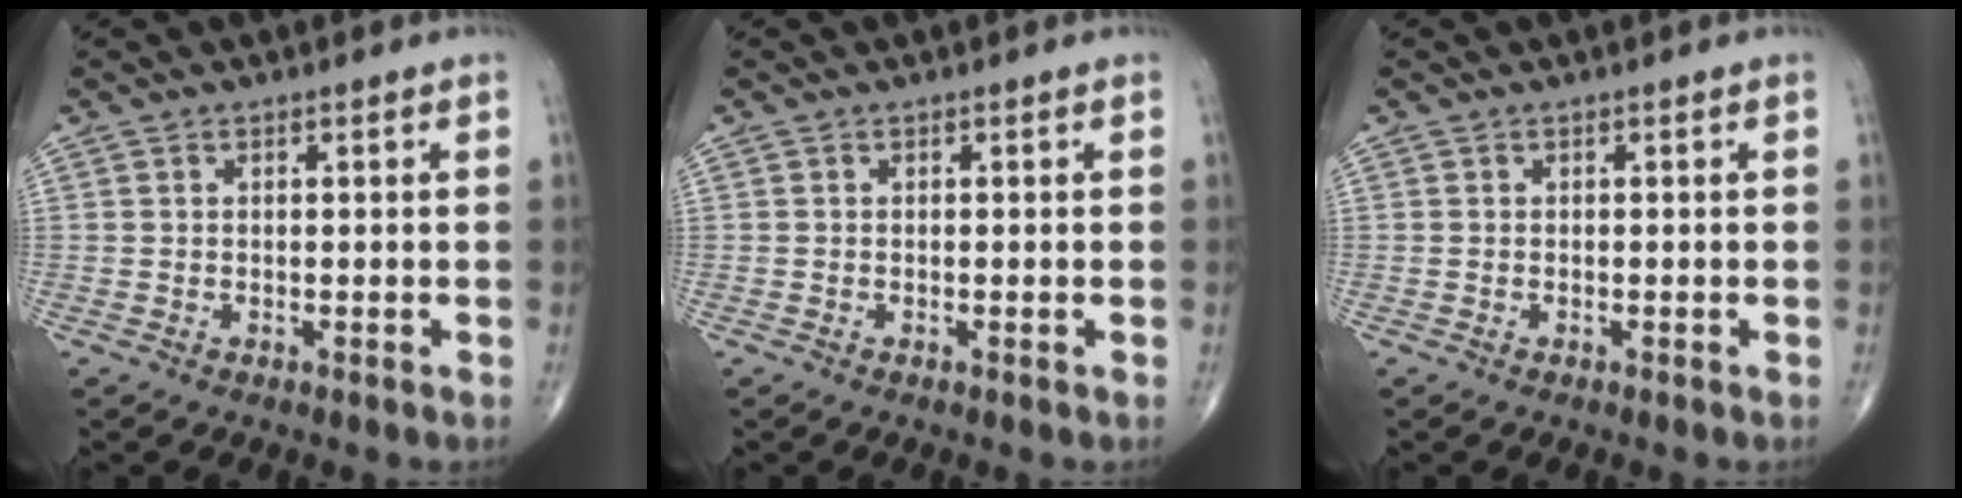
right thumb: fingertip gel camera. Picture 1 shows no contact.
{"total": 0.0}
{"total": 0.0}